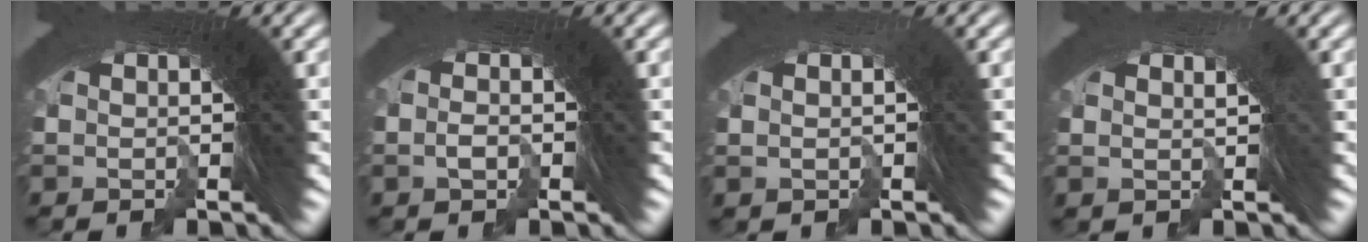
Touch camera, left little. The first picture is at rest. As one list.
[{"total": 1.2, "force": [-0.9, 0.8, 0.0], "torque": [0.015, 0.007, -0.018]}, {"total": 1.2, "force": [-0.9, -0.1, -0.9], "torque": [0.005, -0.001, -0.010]}, {"total": 1.0, "force": [-0.8, -0.1, -0.7], "torque": [-0.004, -0.012, -0.005]}]